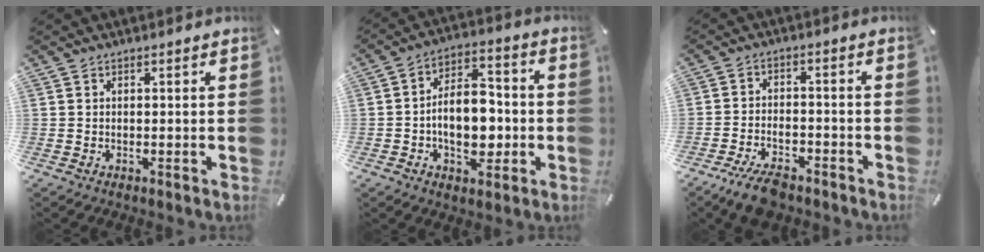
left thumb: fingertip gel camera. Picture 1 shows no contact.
{"total": 12.7, "force": [-2.6, 8.2, 9.4], "torque": [-0.142, 0.010, -0.043]}
{"total": 6.8, "force": [-5.3, 2.6, 3.4], "torque": [-0.066, 0.024, -0.098]}